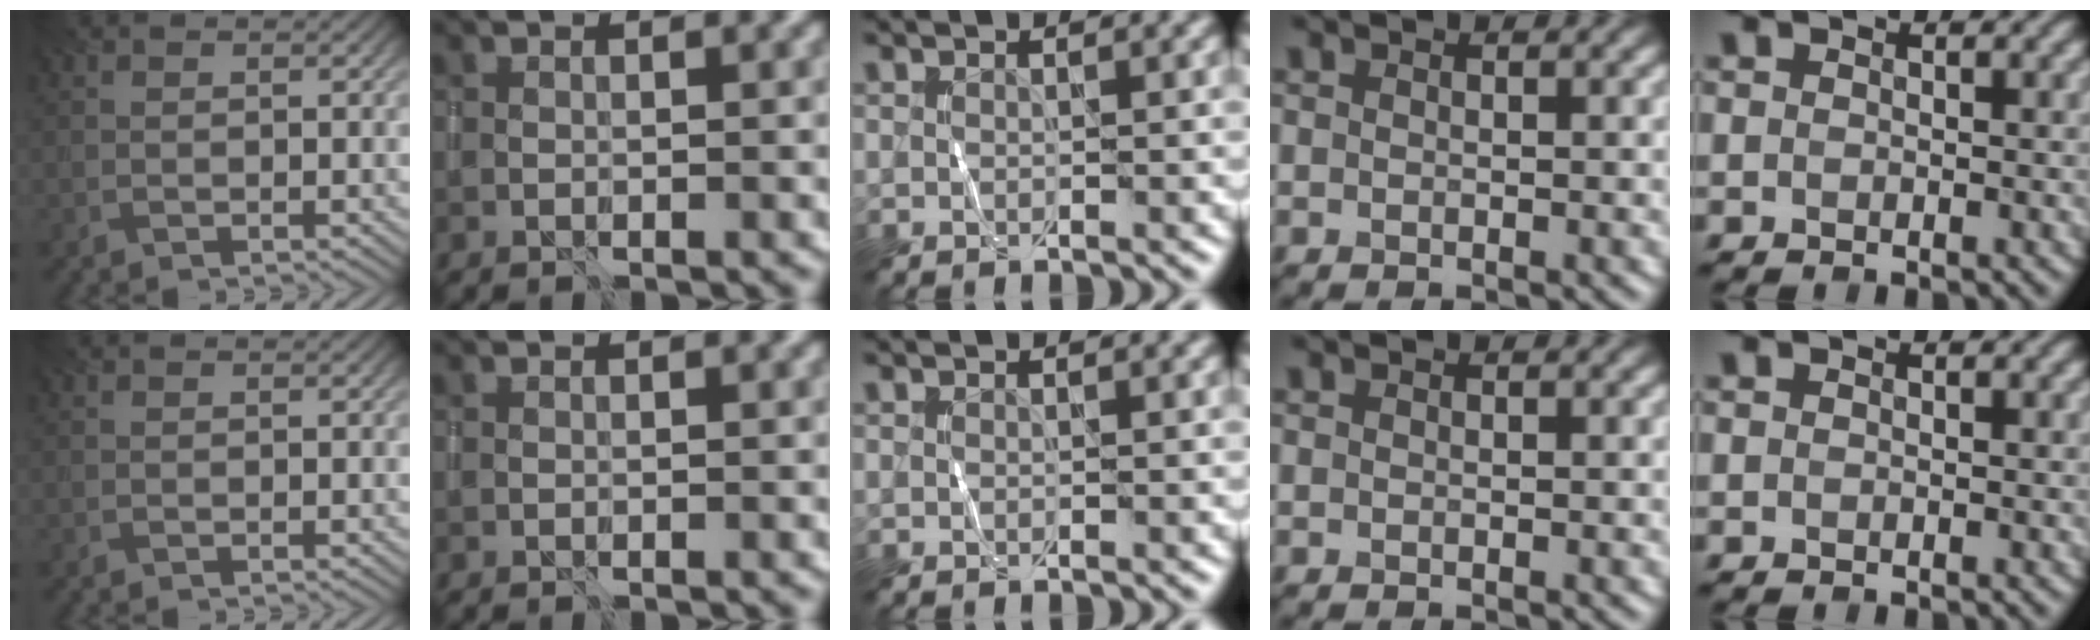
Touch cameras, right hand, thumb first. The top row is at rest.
{}